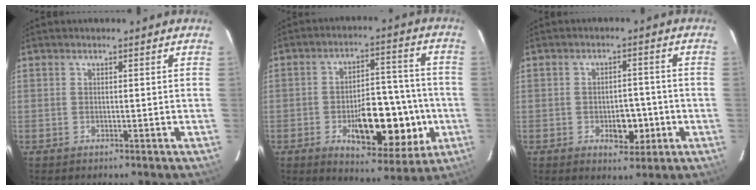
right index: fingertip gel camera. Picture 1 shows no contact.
{"total": 15.2, "force": [-4.2, 6.1, 13.3], "torque": [-0.189, 0.014, -0.052]}
{"total": 5.3, "force": [-1.7, 2.9, 4.1], "torque": [-0.052, 0.006, -0.017]}